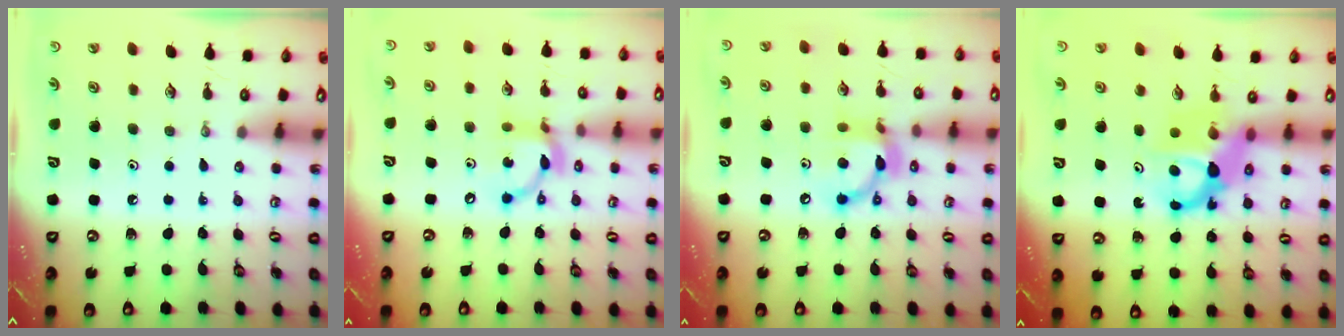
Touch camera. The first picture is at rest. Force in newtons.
{"total": 11.5, "press": 11.5, "slide": 0.7}
{"total": 12.8, "press": 12.8, "slide": 0.5}
{"total": 7.8, "press": 7.7, "slide": 0.7}